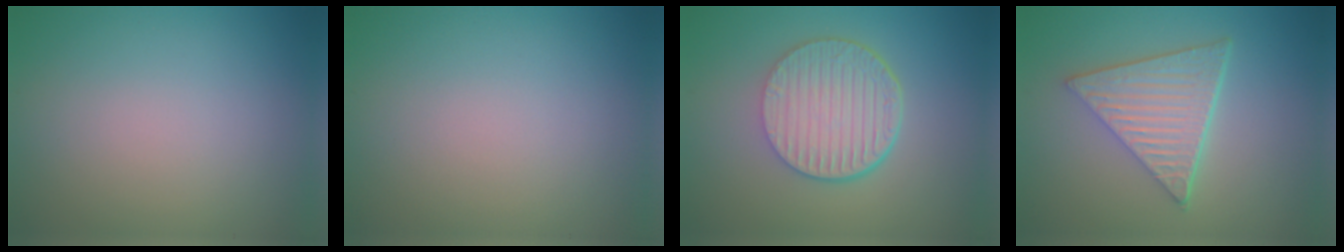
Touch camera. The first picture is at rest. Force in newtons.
{"total": 0.0}
{"total": 7.0, "press": 4.7, "slide": 5.2}
{"total": 6.3, "press": 4.5, "slide": 4.3}